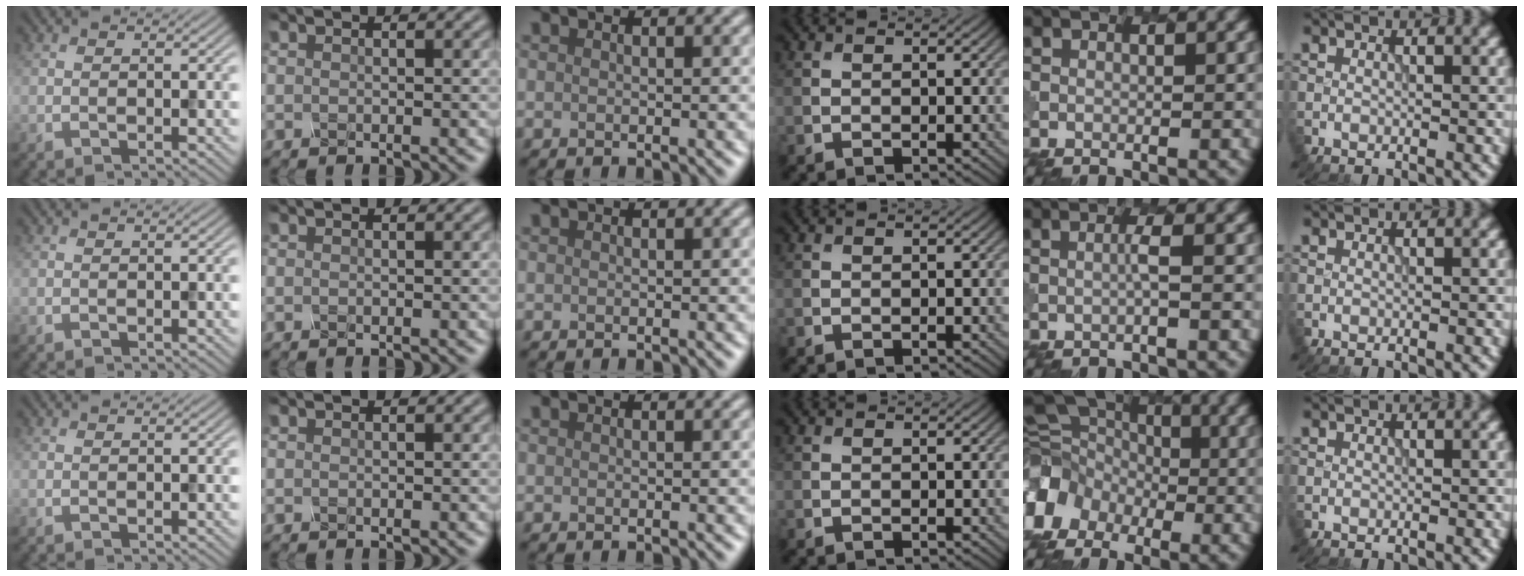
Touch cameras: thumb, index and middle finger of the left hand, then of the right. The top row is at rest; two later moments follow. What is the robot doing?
{"motion": "screw", "object": "spray bottle"}